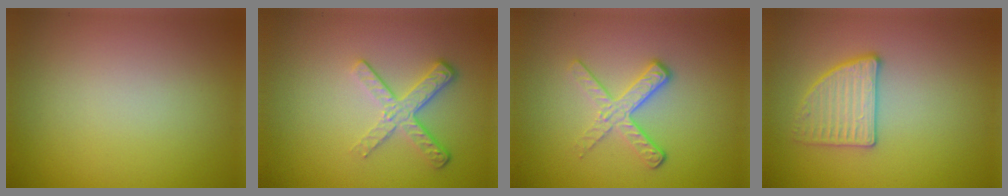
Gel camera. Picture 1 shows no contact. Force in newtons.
{"total": 3.5, "press": 2.6, "slide": 2.4}
{"total": 3.5, "press": 2.4, "slide": 2.5}
{"total": 2.8, "press": 2.8, "slide": 0.3}